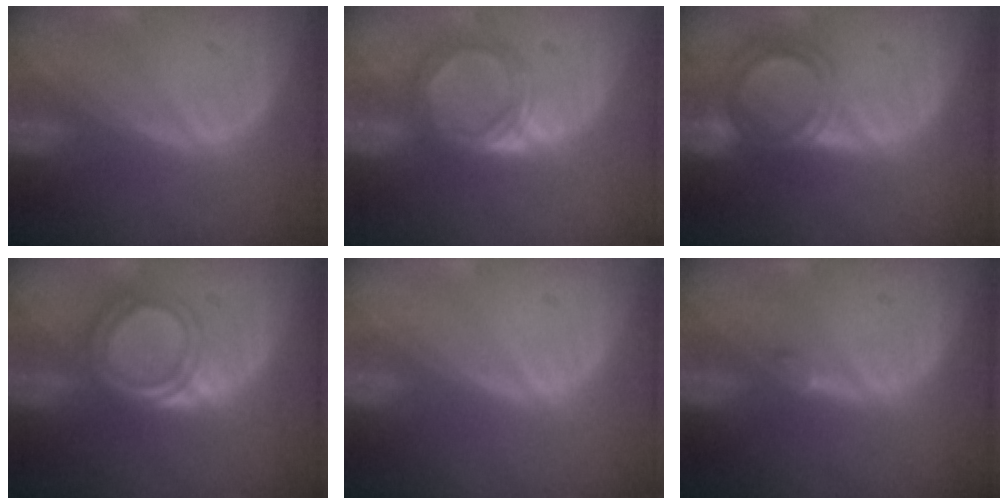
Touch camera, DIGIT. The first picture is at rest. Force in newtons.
{"total": 5.3, "press": 4.7, "slide": 2.4}
{"total": 6.1, "press": 5.3, "slide": 3.0}
{"total": 5.5, "press": 5.0, "slide": 2.3}
{"total": 0.0}
{"total": 0.9, "press": 0.9, "slide": 0.3}